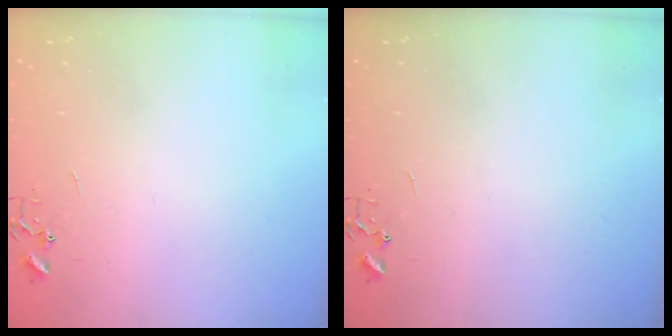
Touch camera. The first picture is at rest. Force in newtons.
{"total": 0.0}